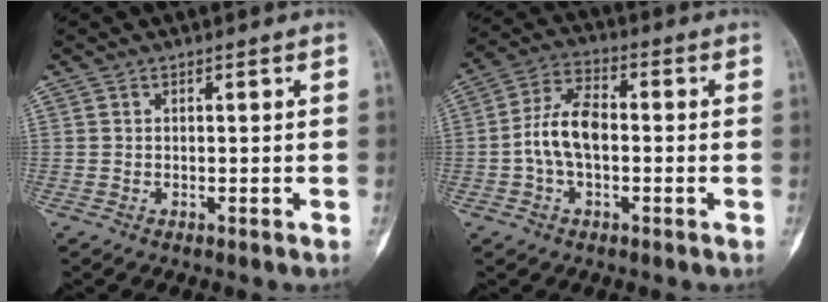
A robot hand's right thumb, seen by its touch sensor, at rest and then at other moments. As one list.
[{"total": 9.2, "force": [-1.0, 5.3, 7.5], "torque": [-0.143, 0.028, -0.026]}]